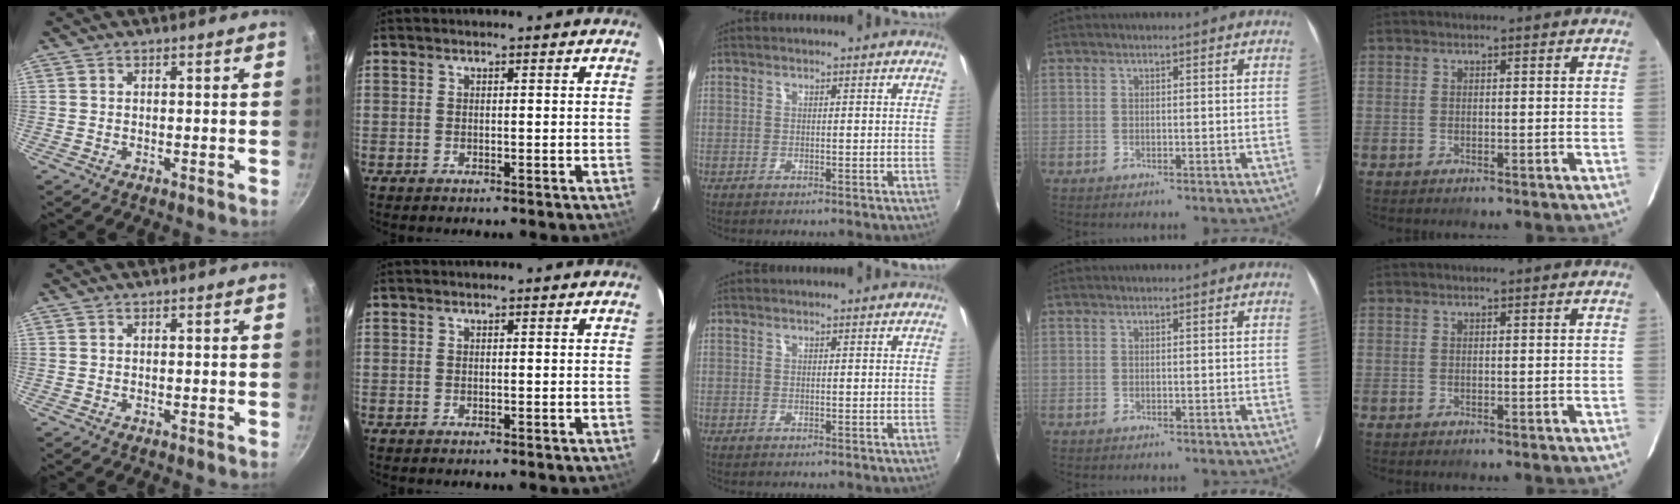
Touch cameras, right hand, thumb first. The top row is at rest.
{}